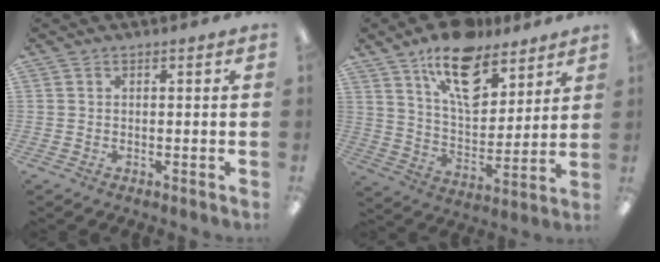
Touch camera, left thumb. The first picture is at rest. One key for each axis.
{"total": 17.2, "fx": 11.3, "fy": 8.9, "fz": 9.5, "tx": -0.144, "ty": -0.058, "tz": 0.196}